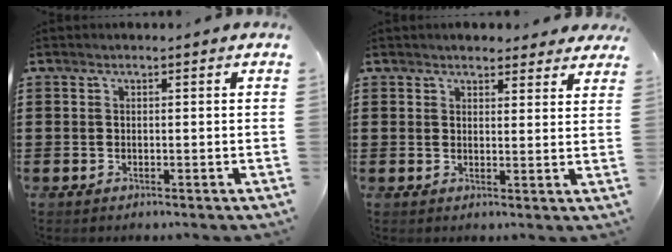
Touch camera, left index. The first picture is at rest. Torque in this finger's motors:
{"motor_torque": [0.06, 0.04, 0.03, 0.05]}